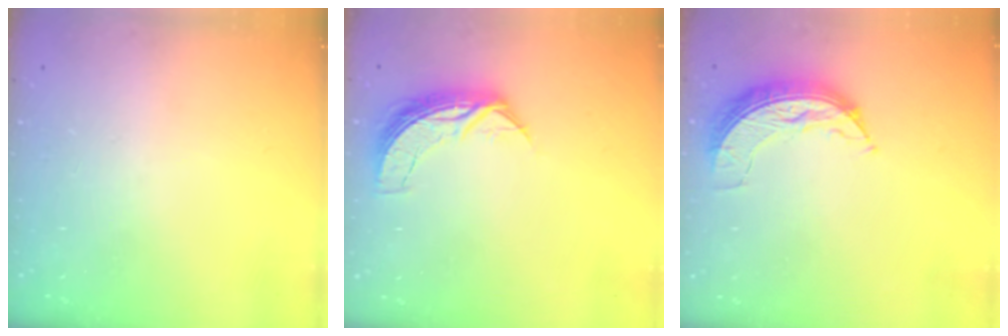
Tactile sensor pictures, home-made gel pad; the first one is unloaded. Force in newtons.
{"total": 7.1, "press": 7.1, "slide": 0.4}
{"total": 8.3, "press": 8.3, "slide": 0.5}